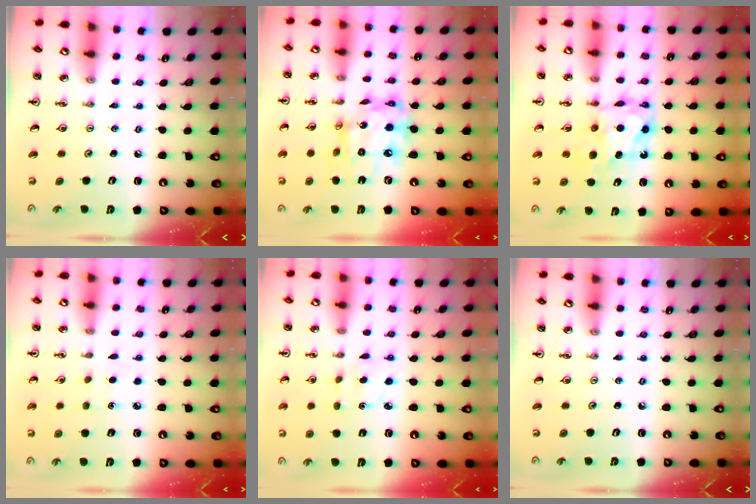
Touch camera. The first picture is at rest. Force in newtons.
{"total": 15.1, "press": 14.9, "slide": 1.8}
{"total": 7.0, "press": 6.9, "slide": 0.4}
{"total": 3.9, "press": 3.9, "slide": 0.4}
{"total": 2.3, "press": 2.1, "slide": 0.8}
{"total": 0.0}